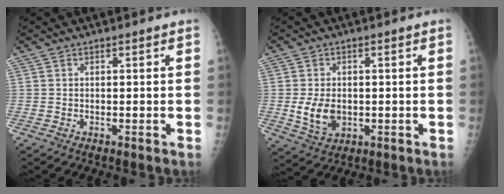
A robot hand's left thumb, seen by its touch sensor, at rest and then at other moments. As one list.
[{"total": 6.8, "force": [-0.6, 4.8, 4.8], "torque": [-0.075, -0.006, 0.000]}]